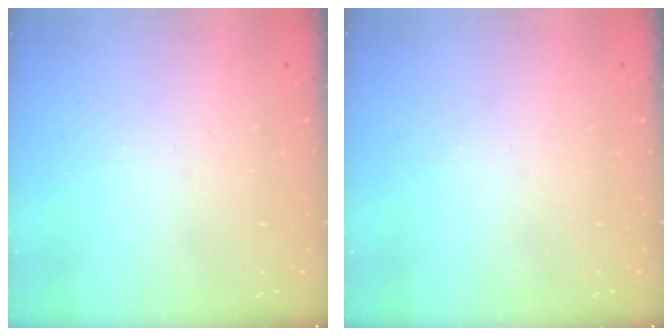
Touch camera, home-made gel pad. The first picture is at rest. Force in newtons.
{"total": 0.0}